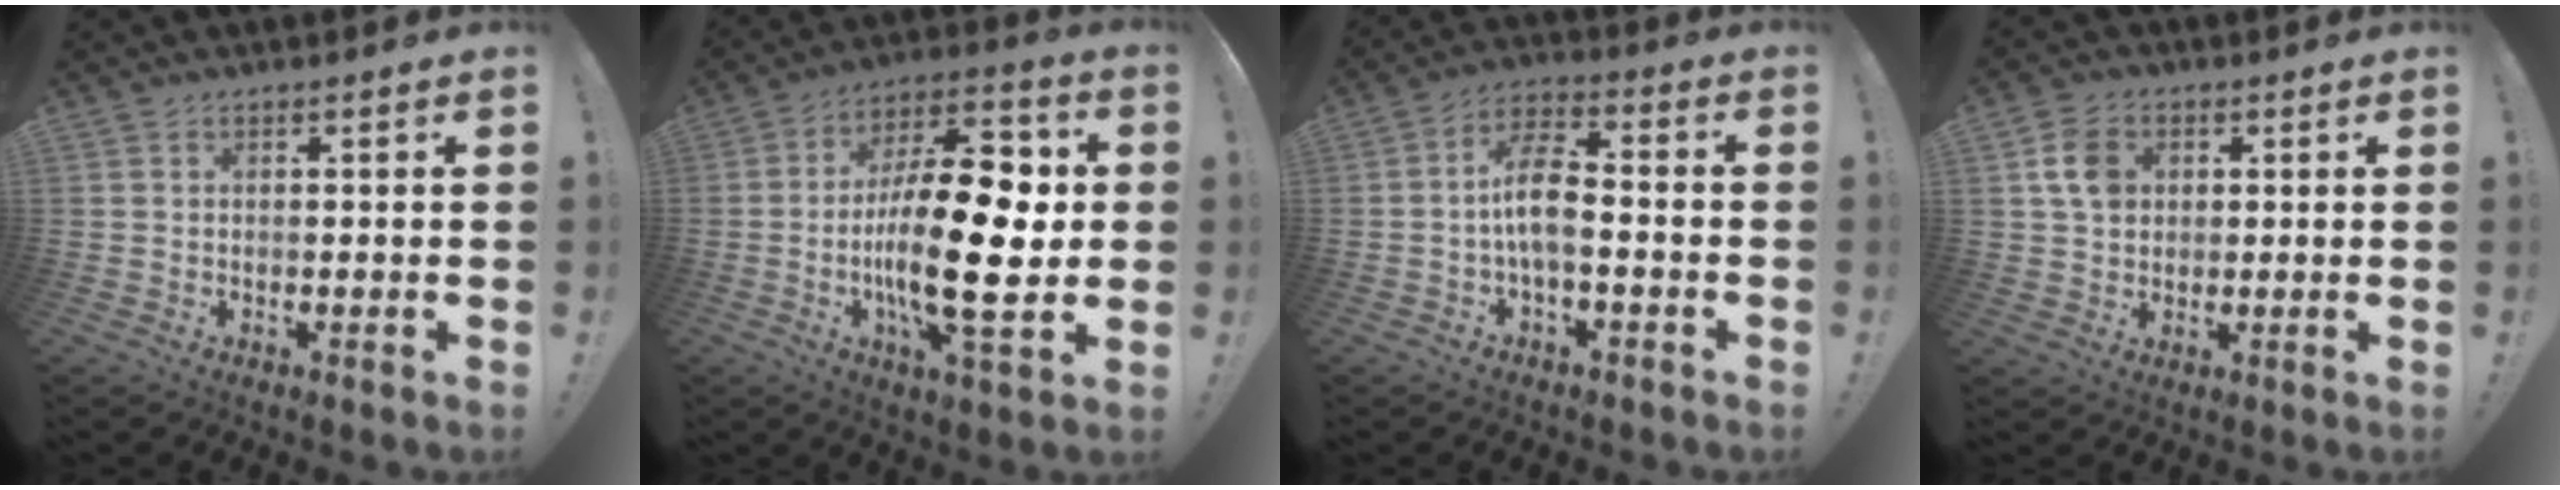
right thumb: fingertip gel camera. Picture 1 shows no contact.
{"total": 24.8, "force": [-2.5, 10.1, 22.6], "torque": [-0.385, 0.009, -0.041]}
{"total": 9.8, "force": [-1.6, 4.7, 8.5], "torque": [-0.151, 0.014, -0.025]}
{"total": 8.1, "force": [2.1, 6.4, 4.4], "torque": [-0.060, 0.007, 0.043]}